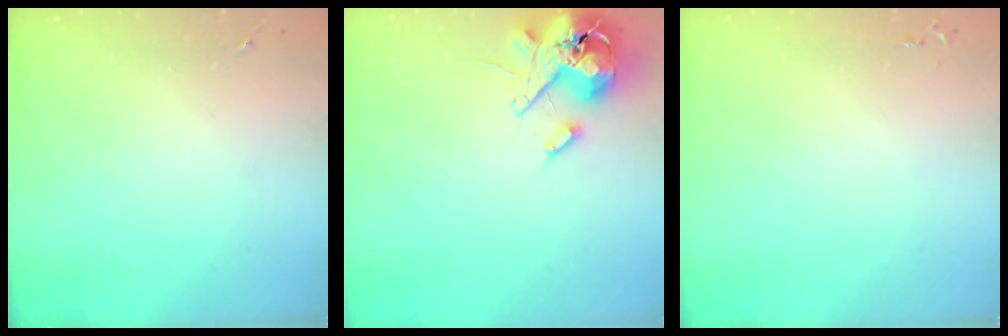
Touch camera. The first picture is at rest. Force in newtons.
{"total": 15.0, "press": 14.8, "slide": 2.5}
{"total": 2.8, "press": 2.8, "slide": 0.4}